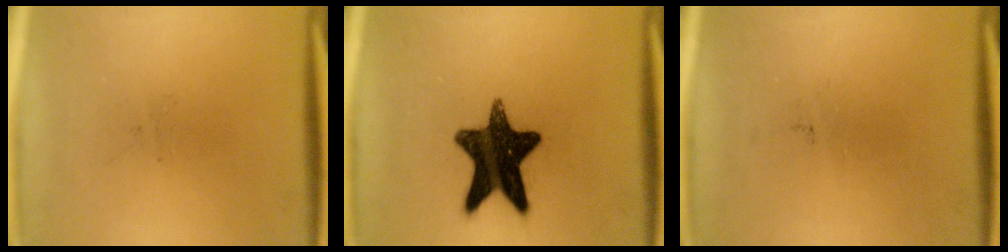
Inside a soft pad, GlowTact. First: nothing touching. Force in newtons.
{"total": 15.1}
{"total": 0.0}